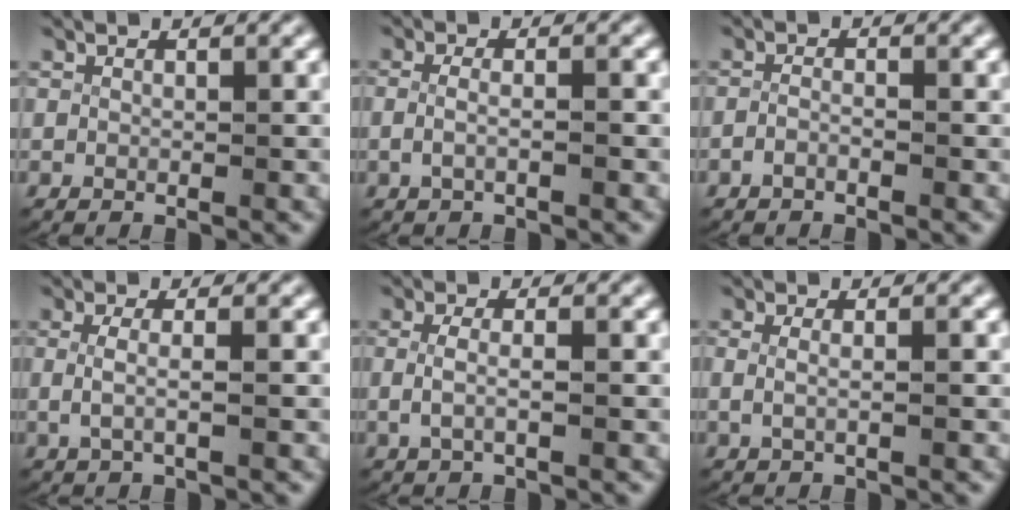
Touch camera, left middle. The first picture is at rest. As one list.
[{"total": 1.7, "force": [-0.7, 0.5, 1.5], "torque": [-0.043, -0.009, -0.010]}, {"total": 1.4, "force": [-1.2, 0.3, 0.5], "torque": [-0.019, -0.011, -0.020]}, {"total": 2.3, "force": [-0.1, 0.7, 2.1], "torque": [-0.055, -0.008, 0.002]}, {"total": 2.2, "force": [-0.4, 0.9, 2.0], "torque": [-0.054, -0.009, -0.003]}, {"total": 1.8, "force": [-0.1, 0.8, 1.6], "torque": [-0.046, -0.007, 0.001]}]